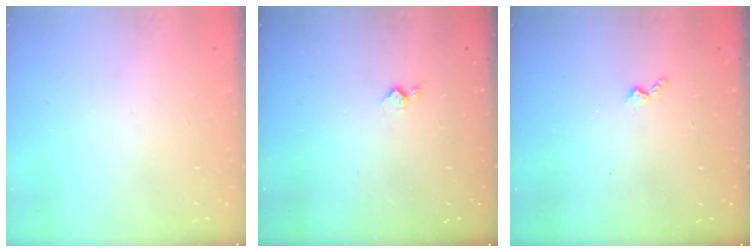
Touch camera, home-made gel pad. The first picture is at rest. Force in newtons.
{"total": 2.8, "press": 2.7, "slide": 0.4}
{"total": 2.8, "press": 2.8, "slide": 0.5}